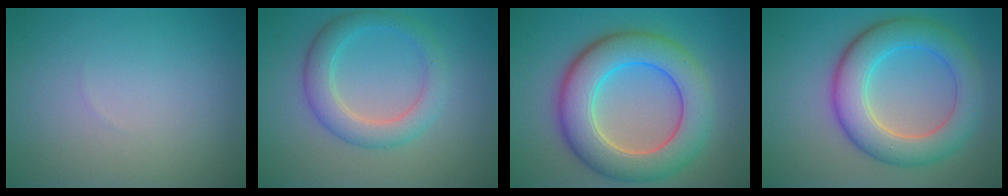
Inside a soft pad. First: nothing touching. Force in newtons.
{"total": 4.0, "press": 4.0, "slide": 0.1}
{"total": 9.3, "press": 9.2, "slide": 0.4}
{"total": 7.3, "press": 7.3, "slide": 0.1}